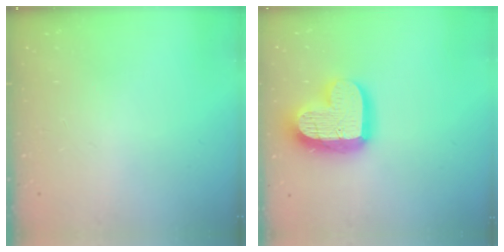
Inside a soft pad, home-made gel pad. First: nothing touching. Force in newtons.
{"total": 18.6, "press": 18.6, "slide": 1.4}